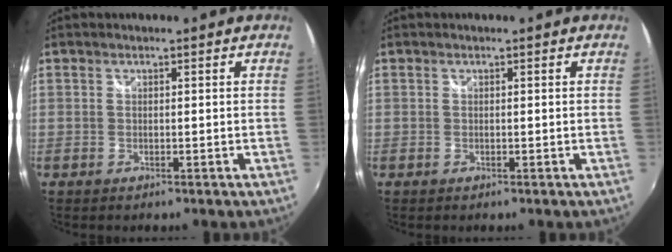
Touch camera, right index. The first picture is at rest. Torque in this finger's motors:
{"motor_torque": [0.00, 0.00, 0.00, 0.00]}